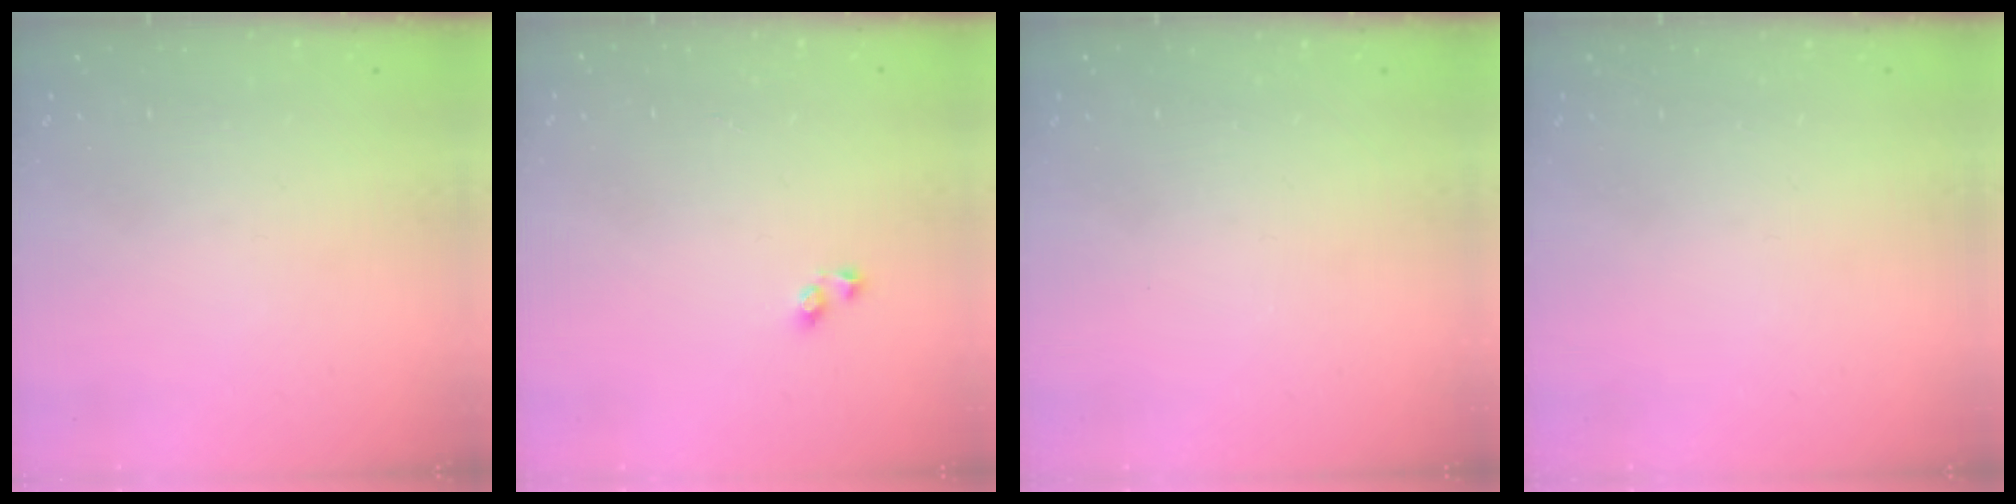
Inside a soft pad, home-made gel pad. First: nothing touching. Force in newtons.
{"total": 2.0, "press": 1.7, "slide": 1.0}
{"total": 0.0}
{"total": 0.0}